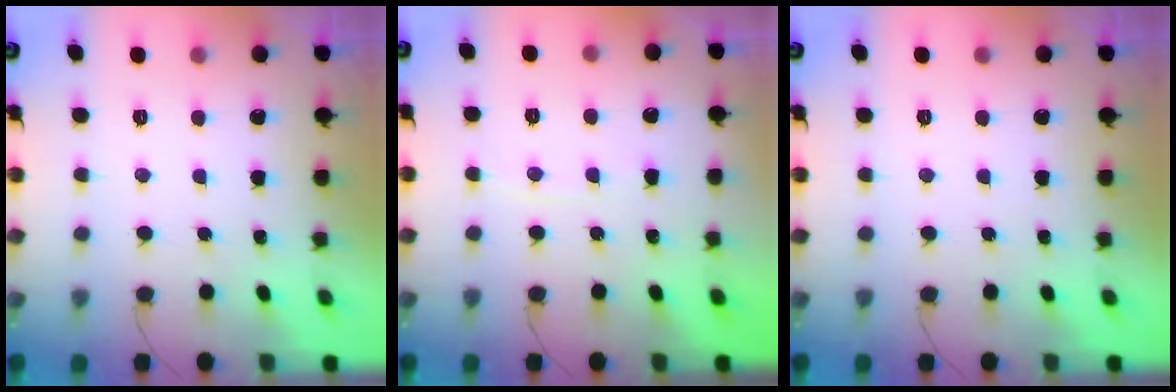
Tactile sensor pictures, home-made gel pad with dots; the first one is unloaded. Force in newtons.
{"total": 4.3, "press": 4.3, "slide": 0.7}
{"total": 0.0}